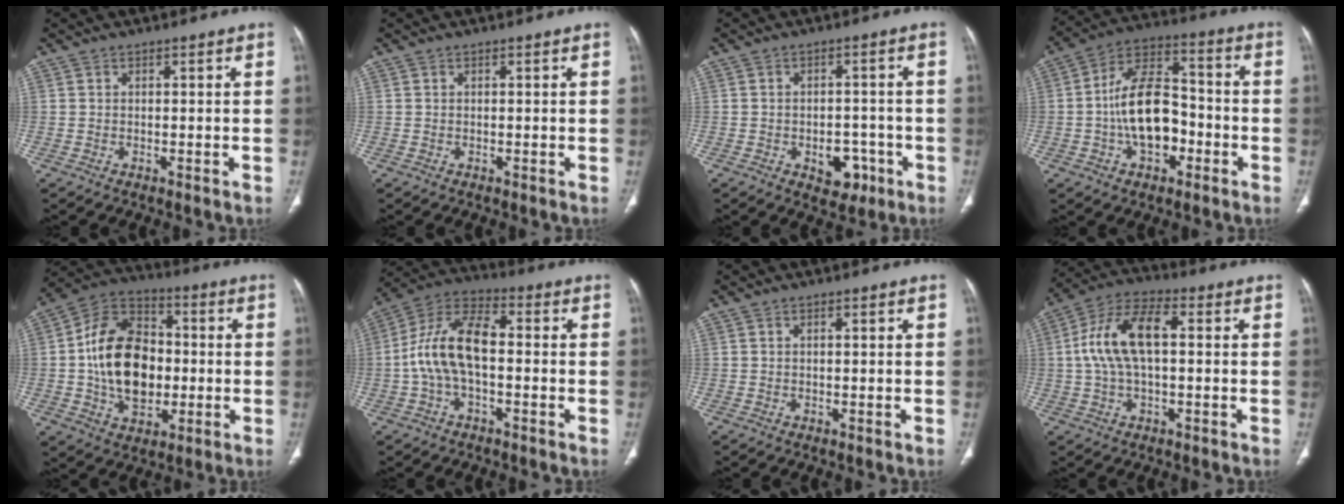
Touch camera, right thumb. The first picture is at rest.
{"total": 0.0}
{"total": 6.3, "force": [-2.5, 4.3, 3.7], "torque": [-0.021, 0.020, -0.025]}
{"total": 15.0, "force": [-3.1, 9.1, 11.5], "torque": [-0.182, 0.044, -0.058]}
{"total": 18.9, "force": [-0.7, 13.1, 13.6], "torque": [-0.204, 0.022, -0.010]}
{"total": 12.8, "force": [-1.0, 6.7, 10.9], "torque": [-0.215, 0.041, -0.025]}
{"total": 0.7, "force": [0.2, 0.2, 0.7], "torque": [-0.014, 0.006, 0.005]}
{"total": 12.8, "force": [1.1, 6.4, 11.0], "torque": [-0.223, 0.034, 0.016]}